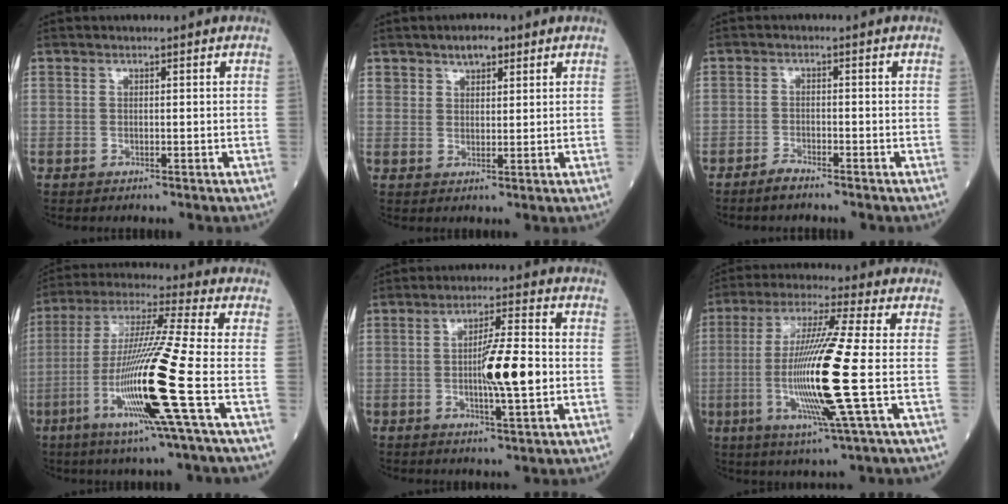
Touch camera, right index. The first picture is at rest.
{"total": 3.7, "force": [2.5, 1.9, 1.9], "torque": [-0.031, 0.007, 0.044]}
{"total": 2.1, "force": [-1.9, 0.2, 0.8], "torque": [-0.022, -0.004, -0.037]}
{"total": 17.2, "force": [-5.2, -1.8, 16.3], "torque": [-0.328, -0.023, -0.107]}
{"total": 9.6, "force": [-1.0, 0.8, 9.5], "torque": [-0.157, 0.002, -0.021]}
{"total": 15.3, "force": [-2.2, -1.2, 15.0], "torque": [-0.303, -0.016, -0.051]}